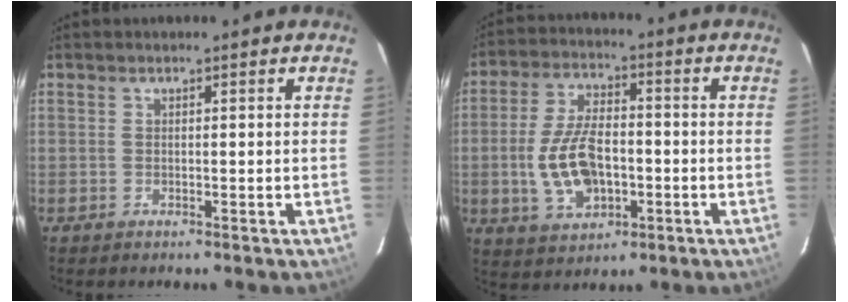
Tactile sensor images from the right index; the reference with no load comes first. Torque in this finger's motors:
{"motor_torque": [0.18, -0.01, 0.11, 0.09]}